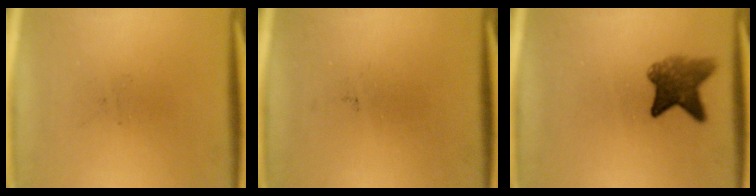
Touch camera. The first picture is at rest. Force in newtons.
{"total": 0.0}
{"total": 5.9}